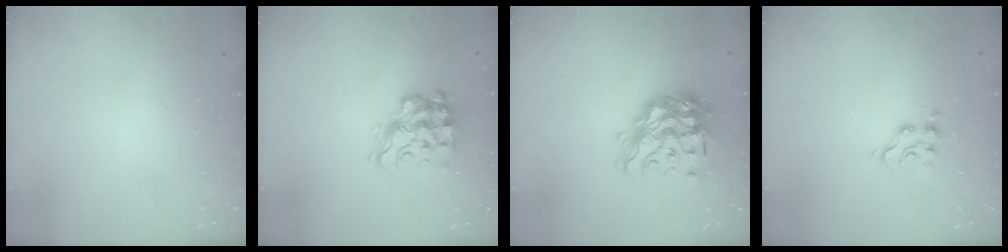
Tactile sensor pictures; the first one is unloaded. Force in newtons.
{"total": 15.1, "press": 15.0, "slide": 1.1}
{"total": 19.5, "press": 19.5, "slide": 1.4}
{"total": 5.7, "press": 5.7, "slide": 0.0}